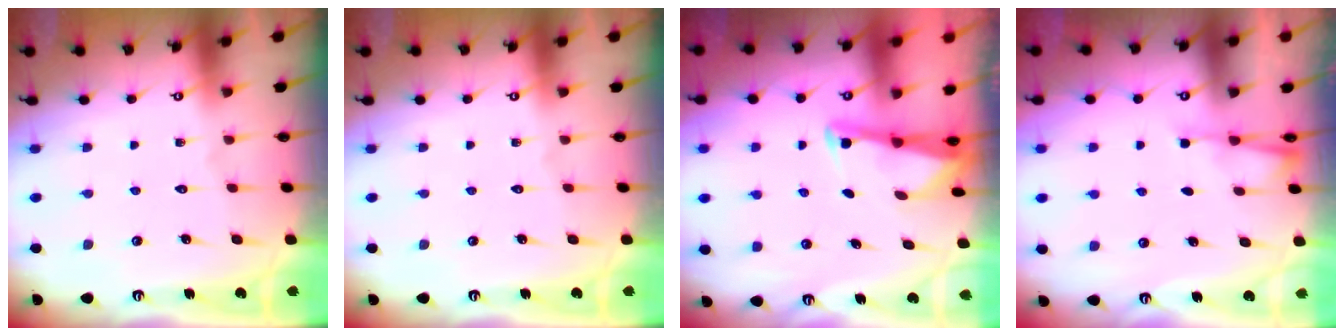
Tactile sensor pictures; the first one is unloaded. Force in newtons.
{"total": 0.0}
{"total": 2.9, "press": 2.9, "slide": 0.2}
{"total": 2.5, "press": 2.4, "slide": 0.4}